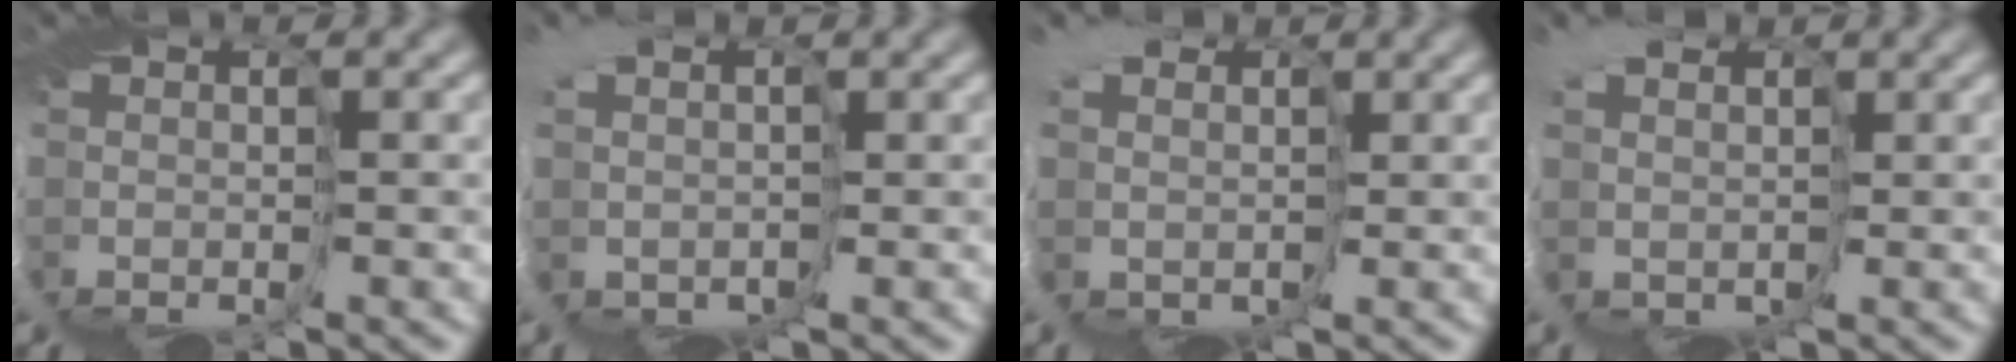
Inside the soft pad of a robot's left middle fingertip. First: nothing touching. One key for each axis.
{"total": 4.3, "fx": 0.7, "fy": 3.3, "fz": 2.6, "tx": -0.058, "ty": -0.020, "tz": 0.006}
{"total": 5.6, "fx": 1.7, "fy": 4.7, "fz": 2.5, "tx": -0.052, "ty": -0.016, "tz": 0.014}
{"total": 4.5, "fx": 1.7, "fy": 3.6, "fz": 2.1, "tx": -0.042, "ty": -0.015, "tz": 0.018}